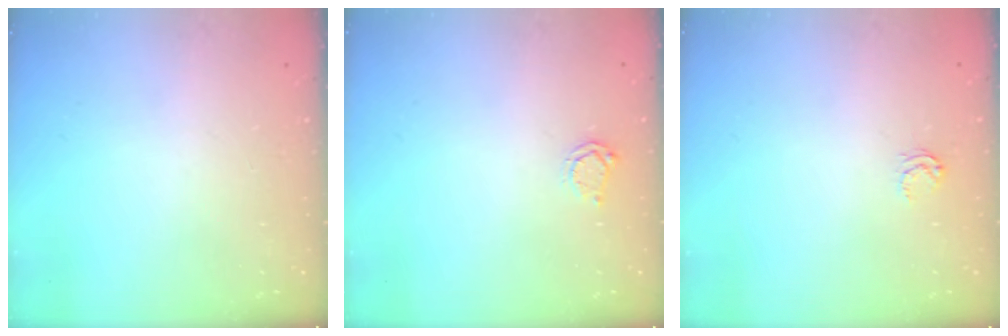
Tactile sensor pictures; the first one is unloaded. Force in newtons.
{"total": 3.8, "press": 3.8, "slide": 0.5}
{"total": 3.3, "press": 3.2, "slide": 0.7}